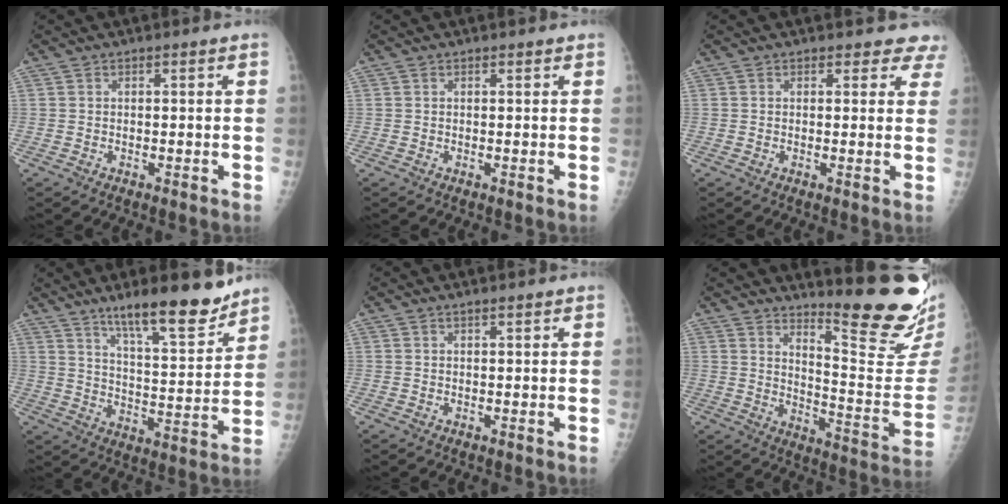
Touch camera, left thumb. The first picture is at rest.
{"total": 0.0}
{"total": 4.2, "force": [3.7, 2.1, 0.0], "torque": [0.041, -0.017, 0.015]}
{"total": 15.0, "force": [11.3, 3.1, 9.3], "torque": [-0.115, -0.077, 0.187]}
{"total": 0.5, "force": [0.4, 0.0, 0.4], "torque": [-0.001, -0.001, 0.009]}
{"total": 19.7, "force": [16.1, 2.4, 11.1], "torque": [-0.131, -0.180, 0.222]}